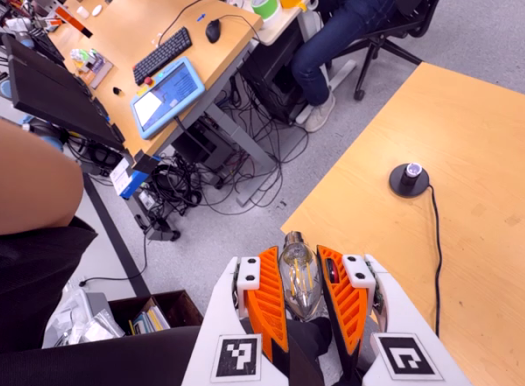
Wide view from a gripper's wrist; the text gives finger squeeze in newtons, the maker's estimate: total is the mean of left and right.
{"total": 11.8, "left": 11.3, "right": 12.3}